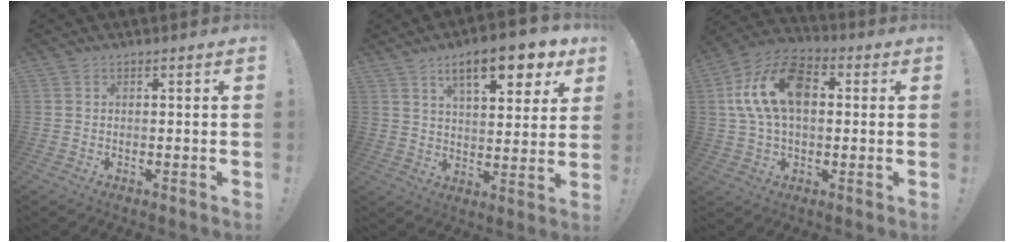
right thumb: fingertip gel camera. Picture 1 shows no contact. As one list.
[{"total": 14.7, "force": [8.1, 4.7, 11.3], "torque": [-0.172, -0.035, 0.127]}, {"total": 17.5, "force": [3.1, 10.9, 13.3], "torque": [-0.251, 0.008, 0.054]}]